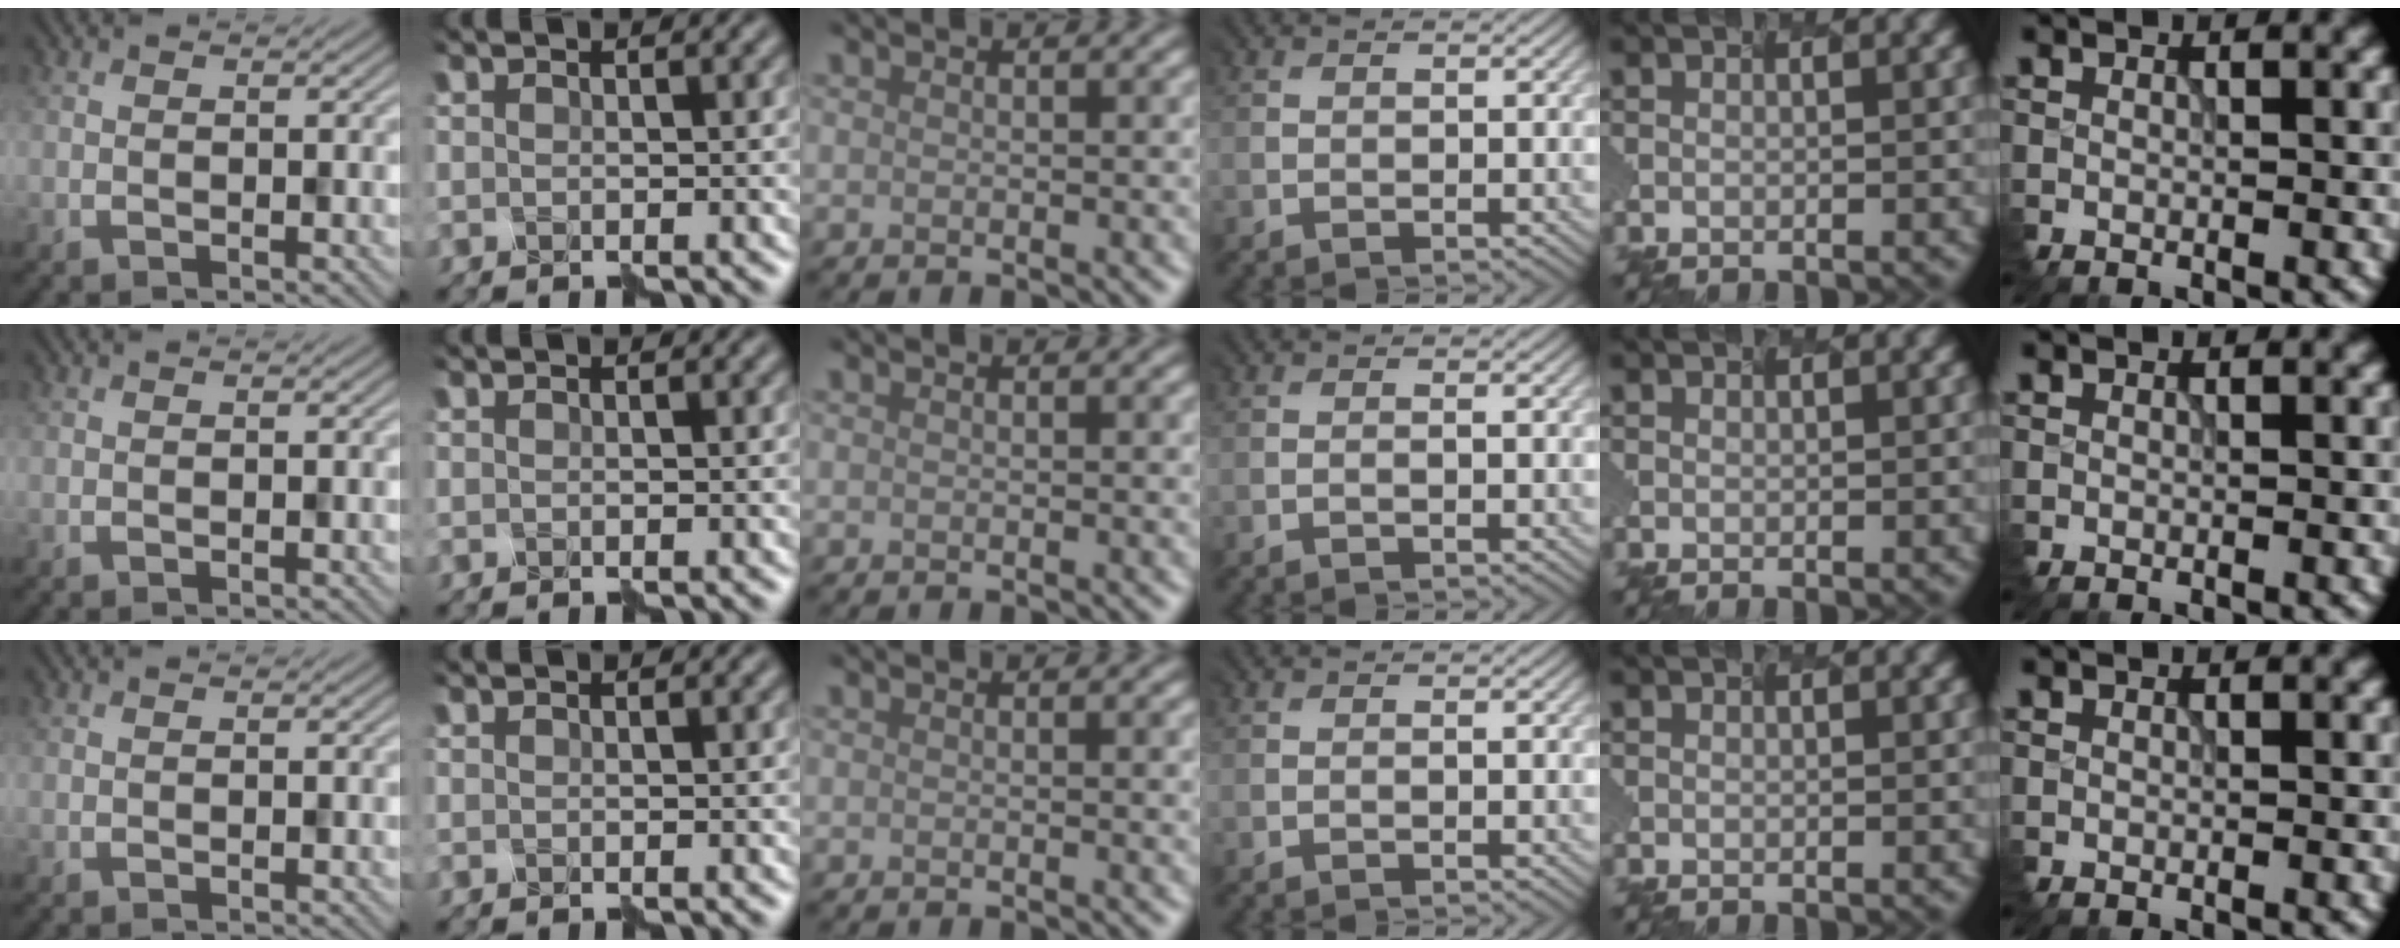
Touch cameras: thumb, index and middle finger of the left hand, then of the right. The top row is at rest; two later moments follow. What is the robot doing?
{"motion": "assemble", "object": "spray bottle"}